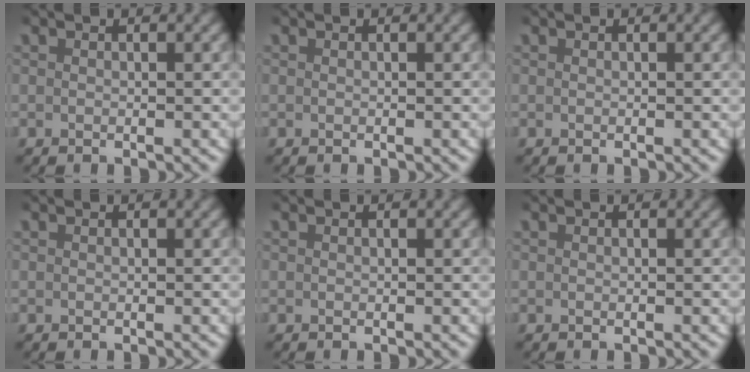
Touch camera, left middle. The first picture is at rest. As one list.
[{"total": 0.0}, {"total": 0.0}, {"total": 0.0}, {"total": 0.0}, {"total": 0.0}]